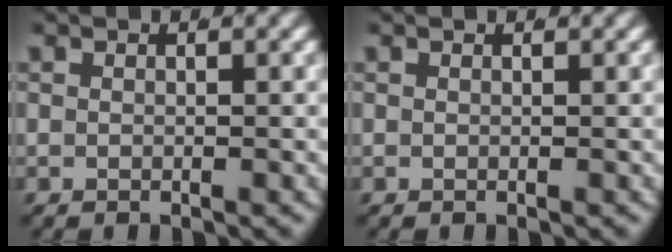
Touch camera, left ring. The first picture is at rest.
{"total": 0.0}